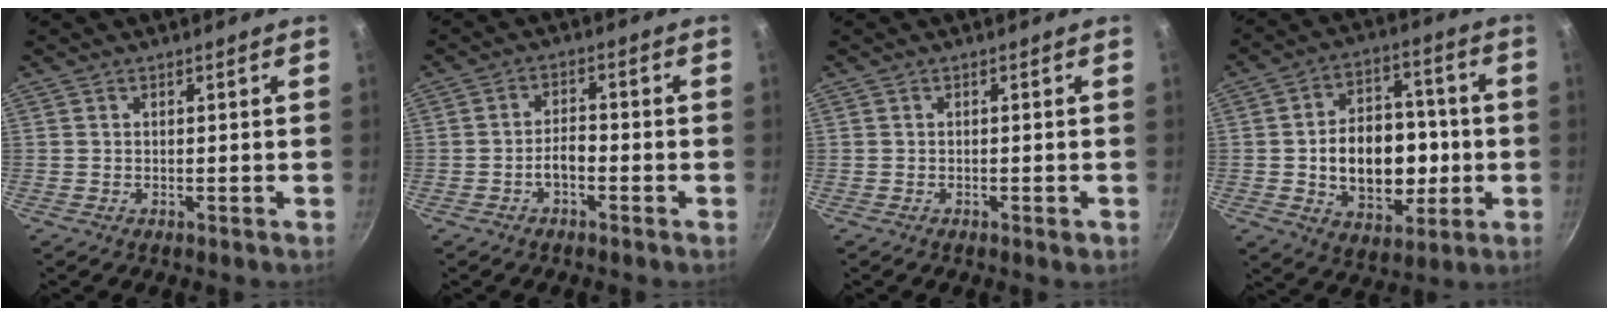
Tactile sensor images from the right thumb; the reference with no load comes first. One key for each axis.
{"total": 3.4, "fx": -1.7, "fy": 1.6, "fz": 2.4, "tx": -0.036, "ty": 0.024, "tz": -0.033}
{"total": 0.8, "fx": -0.5, "fy": 0.3, "fz": 0.6, "tx": -0.013, "ty": 0.002, "tz": -0.007}
{"total": 17.6, "fx": -1.8, "fy": 12.6, "fz": 12.2, "tx": -0.144, "ty": 0.025, "tz": -0.019}